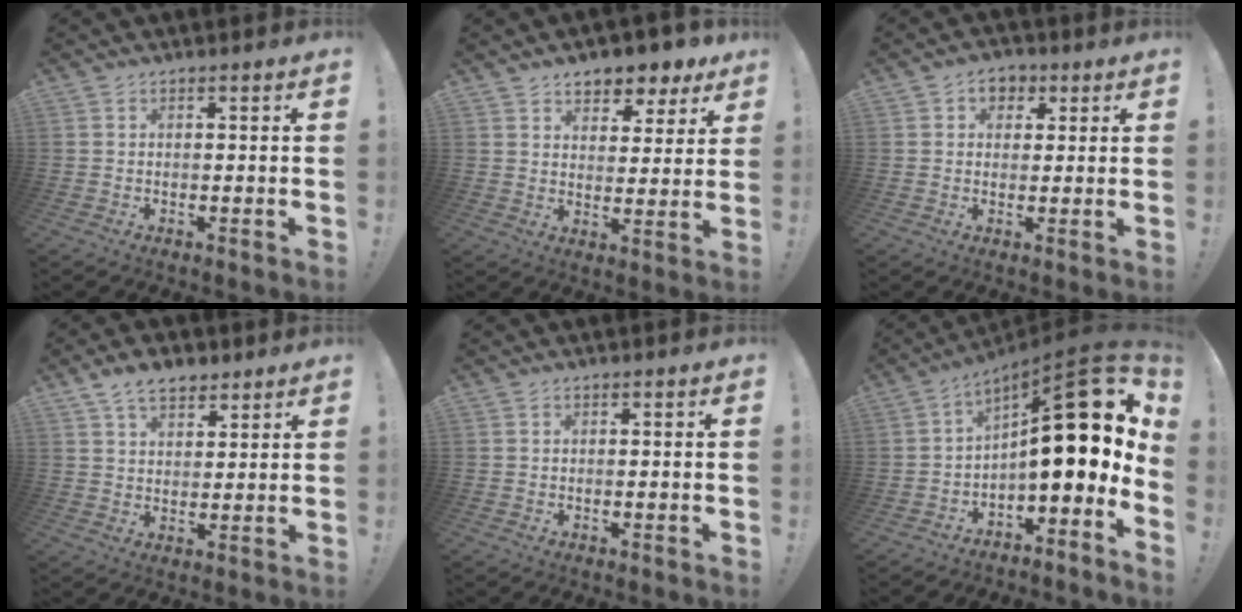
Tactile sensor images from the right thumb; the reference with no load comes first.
{"total": 7.1, "force": [5.4, 4.0, 2.3], "torque": [-0.020, -0.043, 0.099]}
{"total": 5.0, "force": [1.8, 4.0, 2.3], "torque": [-0.023, -0.002, 0.031]}
{"total": 8.0, "force": [5.6, 4.4, 3.7], "torque": [-0.060, -0.020, 0.107]}
{"total": 0.0}
{"total": 23.0, "force": [4.7, 7.7, 21.2], "torque": [-0.304, -0.030, 0.084]}